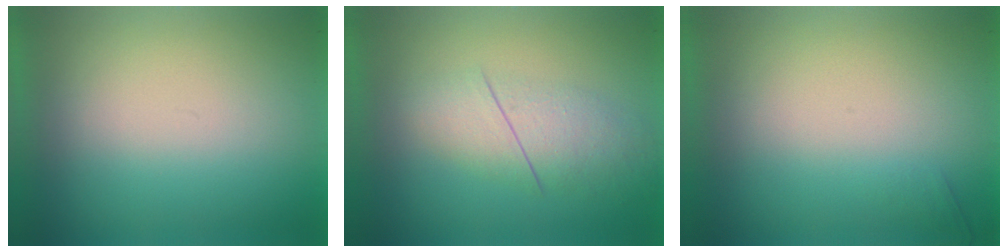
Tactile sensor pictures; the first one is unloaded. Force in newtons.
{"total": 2.7}
{"total": 1.1}